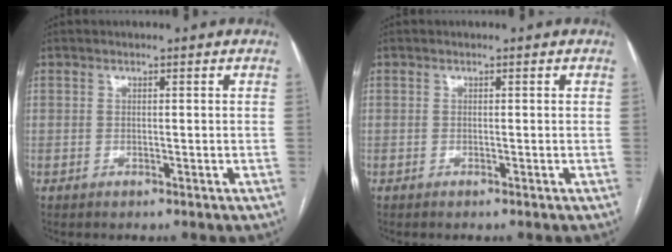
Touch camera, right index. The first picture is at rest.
{"total": 0.0}